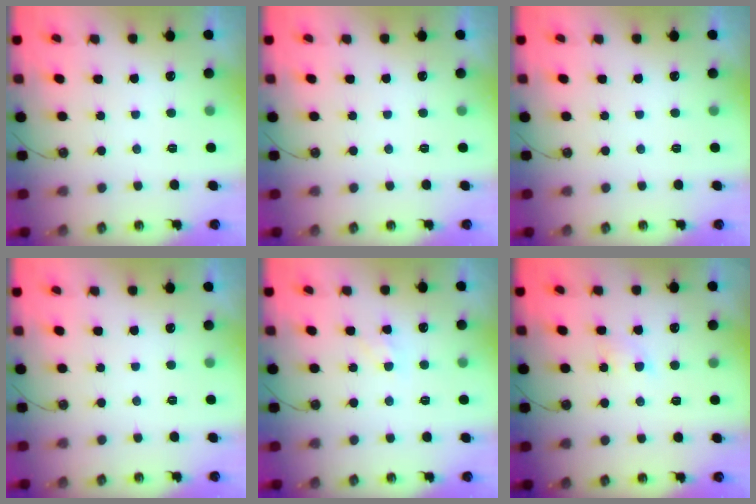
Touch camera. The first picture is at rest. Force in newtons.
{"total": 0.0}
{"total": 0.0}
{"total": 0.0}
{"total": 6.7, "press": 6.6, "slide": 0.7}
{"total": 4.5, "press": 4.4, "slide": 0.7}